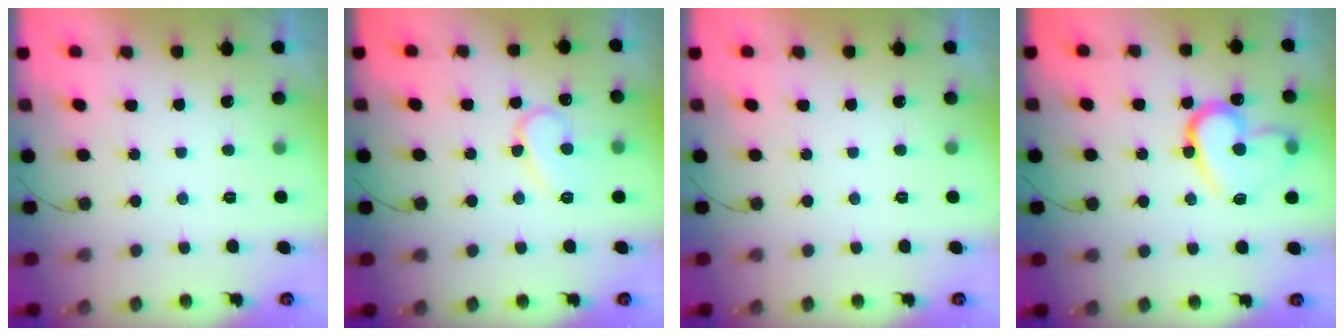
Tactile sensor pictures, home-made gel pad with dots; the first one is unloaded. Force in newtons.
{"total": 10.0, "press": 9.9, "slide": 1.1}
{"total": 0.0}
{"total": 15.5, "press": 15.4, "slide": 1.9}